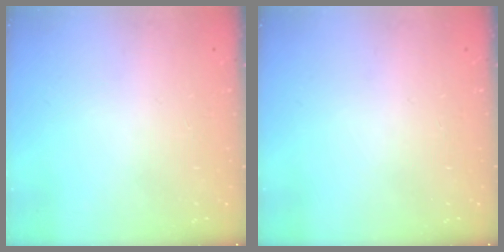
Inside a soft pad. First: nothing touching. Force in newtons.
{"total": 0.0}